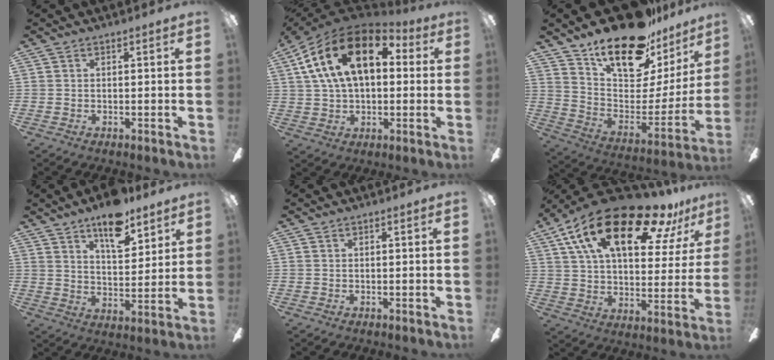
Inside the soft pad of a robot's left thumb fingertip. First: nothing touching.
{"total": 20.1, "force": [6.9, 11.8, 14.8], "torque": [-0.283, -0.006, 0.114]}
{"total": 21.7, "force": [16.8, 8.8, 10.6], "torque": [-0.172, -0.117, 0.290]}
{"total": 12.4, "force": [9.0, 5.1, 6.9], "torque": [-0.101, -0.043, 0.155]}
{"total": 0.0}
{"total": 23.9, "force": [14.5, 10.3, 15.9], "torque": [-0.273, -0.073, 0.243]}